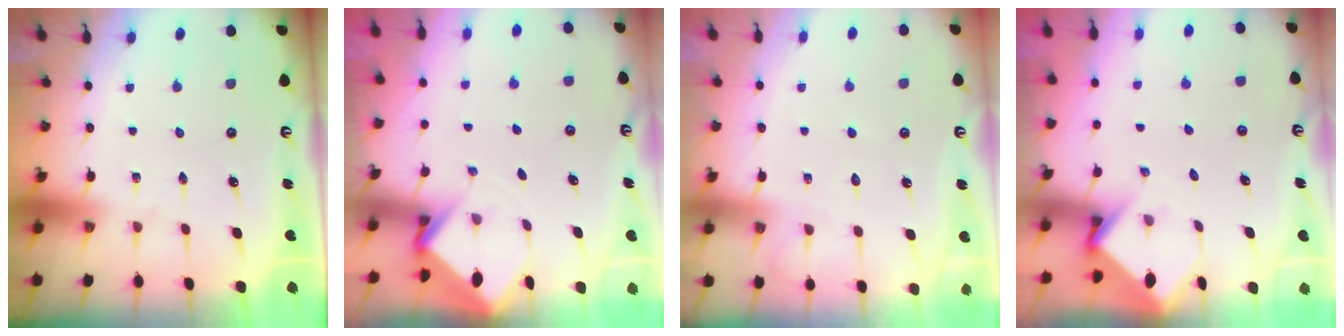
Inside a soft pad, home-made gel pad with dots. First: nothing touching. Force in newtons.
{"total": 2.9, "press": 2.9, "slide": 0.2}
{"total": 9.3, "press": 9.2, "slide": 0.9}
{"total": 3.6, "press": 3.5, "slide": 0.2}